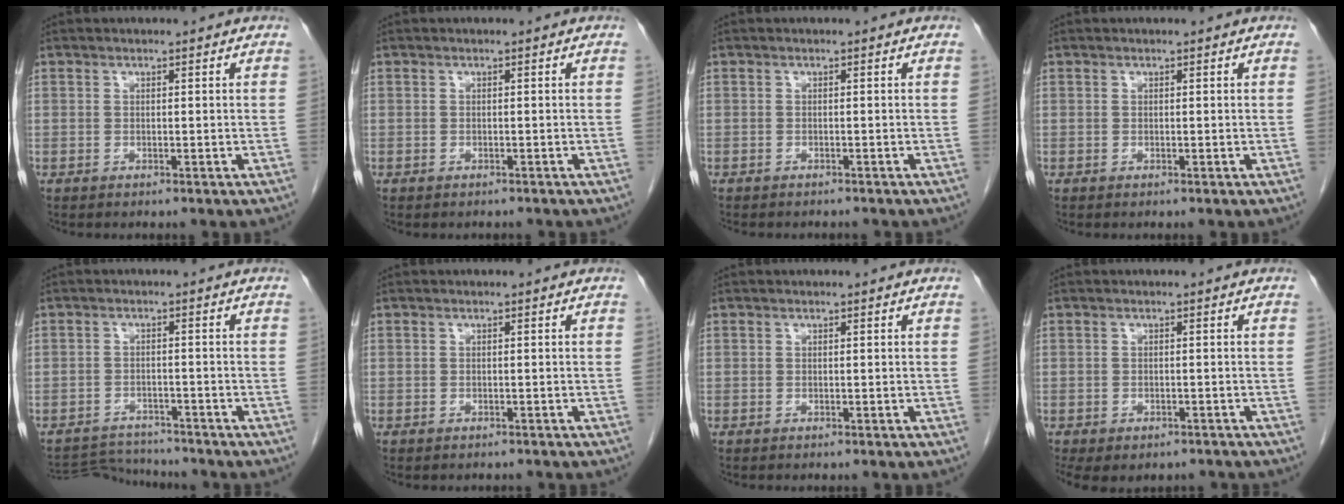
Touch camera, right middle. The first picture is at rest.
{"total": 1.3, "force": [-1.2, 0.4, 0.3], "torque": [-0.016, -0.004, -0.015]}
{"total": 4.3, "force": [-3.9, 1.2, 1.6], "torque": [-0.025, -0.007, -0.047]}
{"total": 0.0}
{"total": 5.8, "force": [-5.7, 0.5, -0.6], "torque": [0.005, -0.001, -0.097]}
{"total": 1.3, "force": [-1.2, 0.4, 0.3], "torque": [-0.016, -0.004, -0.015]}
{"total": 0.0}
{"total": 8.2, "force": [-5.9, 4.5, 3.4], "torque": [-0.067, -0.004, -0.072]}